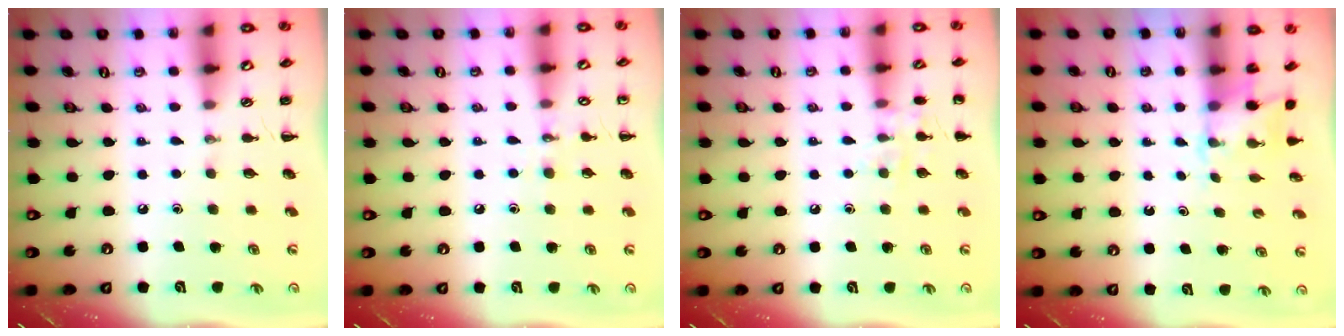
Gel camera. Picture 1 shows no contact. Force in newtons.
{"total": 5.8, "press": 5.5, "slide": 1.7}
{"total": 7.7, "press": 7.5, "slide": 1.5}
{"total": 2.6, "press": 2.5, "slide": 0.6}